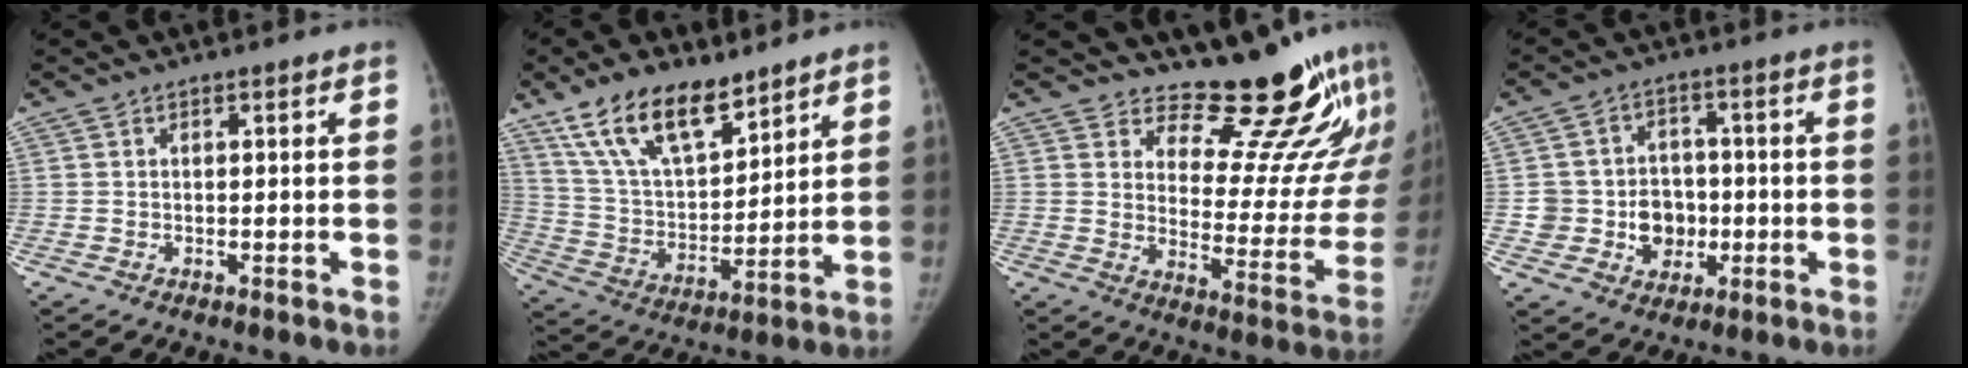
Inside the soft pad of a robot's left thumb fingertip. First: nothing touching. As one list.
[{"total": 16.5, "force": [11.4, 7.3, 9.6], "torque": [-0.137, -0.055, 0.218]}, {"total": 16.8, "force": [14.3, 5.2, 7.1], "torque": [-0.035, -0.142, 0.190]}, {"total": 9.1, "force": [-1.3, 8.2, 3.6], "torque": [-0.006, 0.014, -0.015]}]